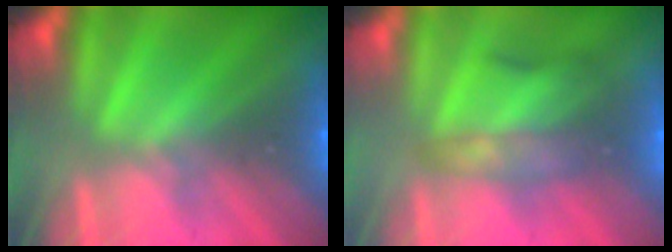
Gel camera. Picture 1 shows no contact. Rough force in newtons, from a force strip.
{"total": 2.2}